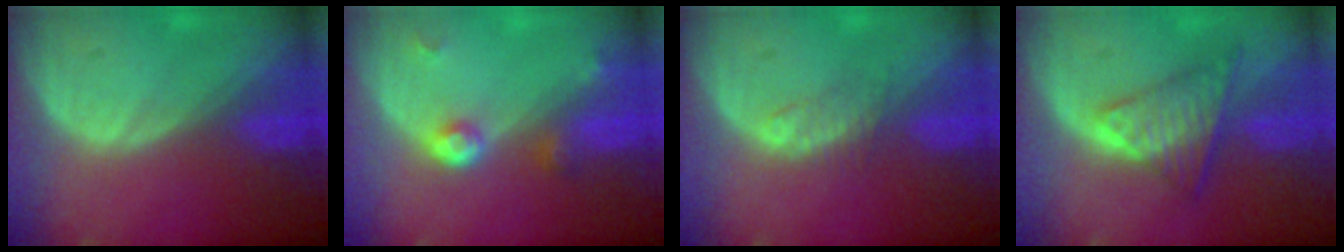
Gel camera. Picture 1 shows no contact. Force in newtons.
{"total": 3.8, "press": 3.5, "slide": 1.5}
{"total": 2.3, "press": 2.3, "slide": 0.2}
{"total": 7.6, "press": 6.4, "slide": 4.1}